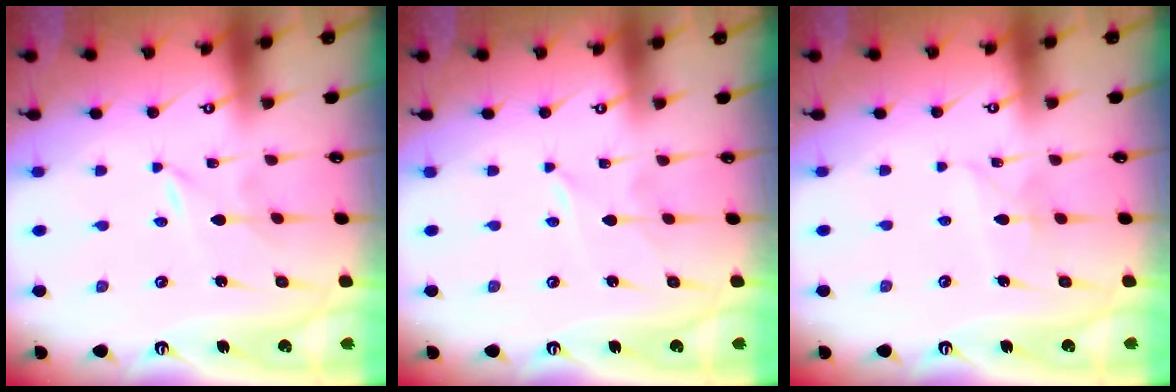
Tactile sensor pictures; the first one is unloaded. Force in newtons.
{"total": 1.4, "press": 1.3, "slide": 0.3}
{"total": 4.3, "press": 4.3, "slide": 0.4}